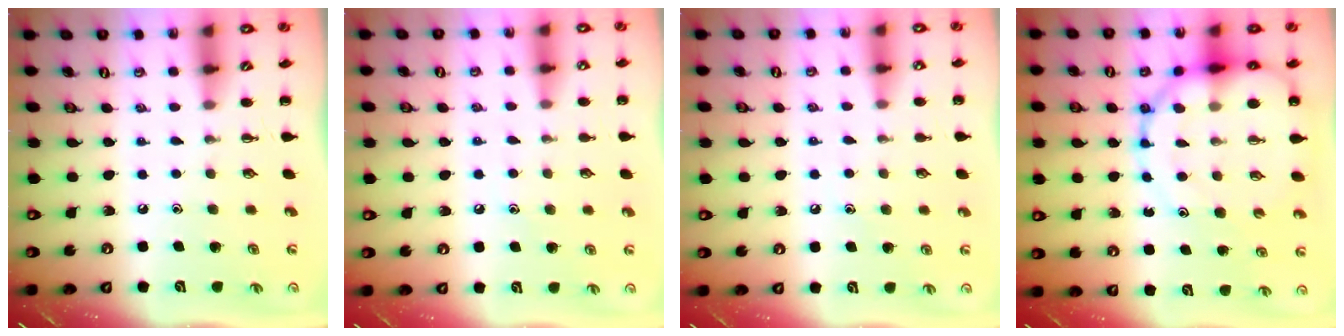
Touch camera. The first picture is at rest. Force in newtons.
{"total": 6.0, "press": 5.7, "slide": 1.6}
{"total": 6.0, "press": 5.7, "slide": 1.6}
{"total": 17.5, "press": 17.1, "slide": 3.5}